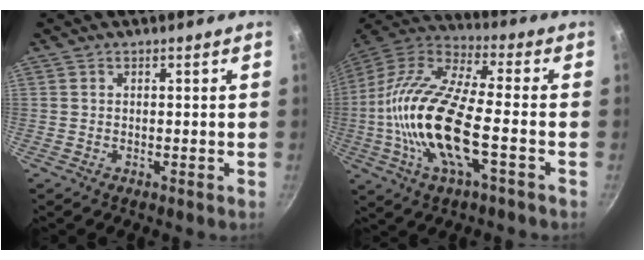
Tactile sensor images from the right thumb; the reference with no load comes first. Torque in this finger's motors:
{"motor_torque": [0.02, 1.59, 2.27, -0.48, 0.48]}